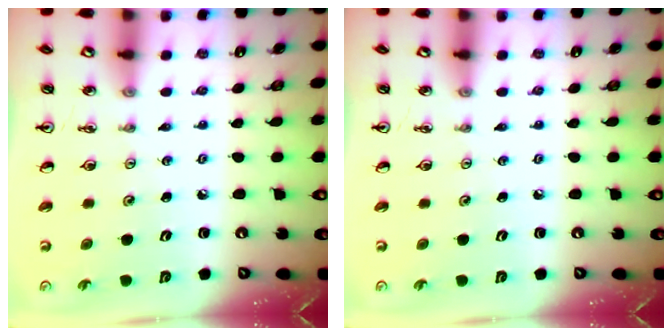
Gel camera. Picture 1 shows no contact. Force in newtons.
{"total": 0.0}